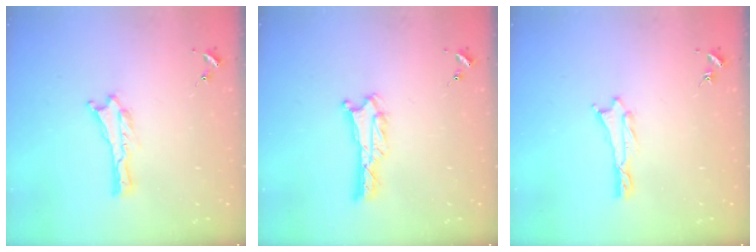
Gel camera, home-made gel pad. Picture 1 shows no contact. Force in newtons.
{"total": 1.4, "press": 1.4, "slide": 0.1}
{"total": 0.7, "press": 0.7, "slide": 0.1}